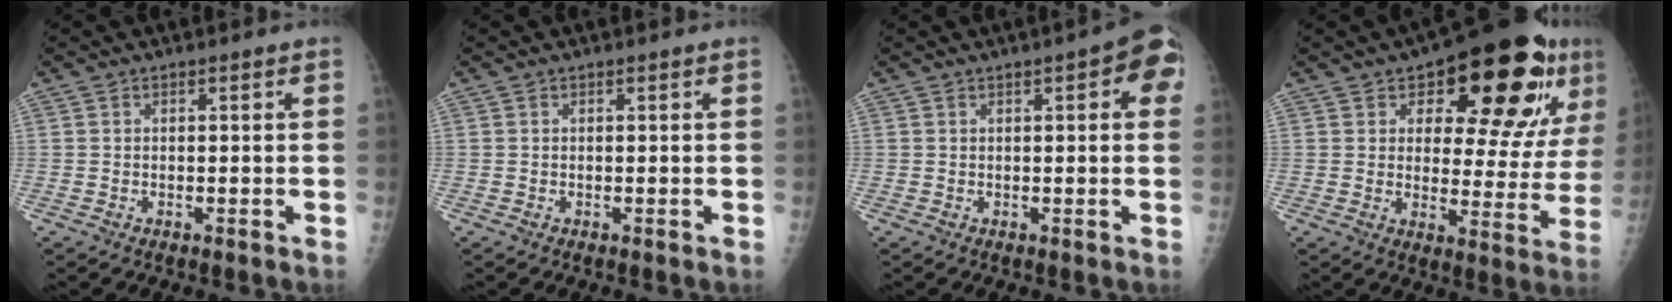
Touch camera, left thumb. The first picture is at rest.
{"total": 0.0}
{"total": 6.7, "force": [2.1, 2.1, 6.0], "torque": [-0.059, 0.005, 0.016]}
{"total": 21.6, "force": [10.1, 9.3, 16.7], "torque": [-0.180, -0.021, 0.142]}